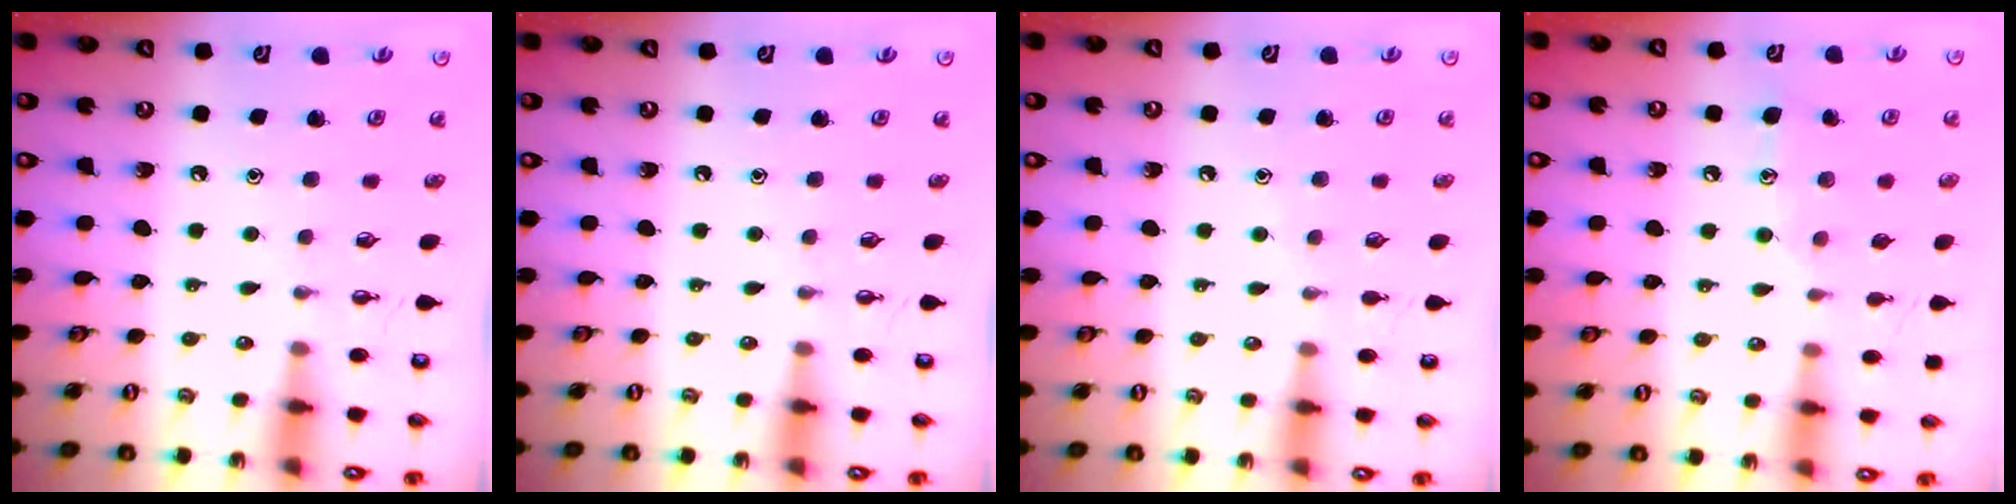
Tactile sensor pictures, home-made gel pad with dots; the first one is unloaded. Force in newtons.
{"total": 0.0}
{"total": 3.0, "press": 2.9, "slide": 0.4}
{"total": 9.3, "press": 9.3, "slide": 0.7}